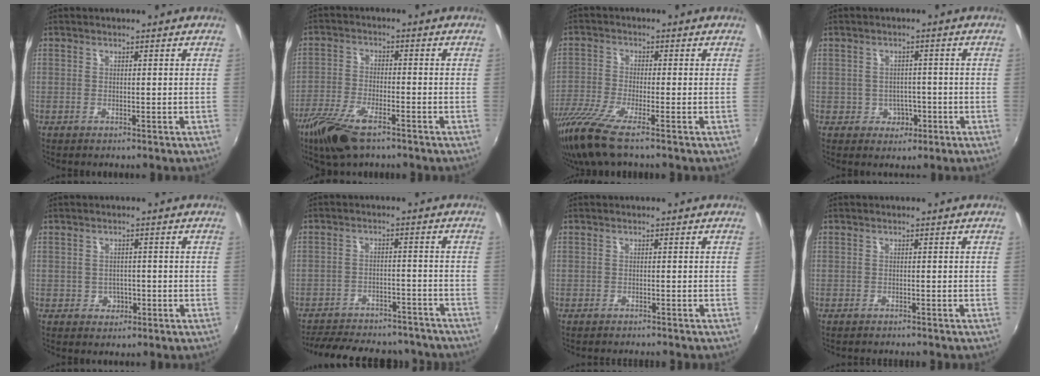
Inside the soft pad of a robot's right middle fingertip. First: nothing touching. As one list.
[{"total": 10.5, "force": [-7.1, 3.3, 7.0], "torque": [-0.166, -0.028, -0.142]}, {"total": 9.2, "force": [-7.1, 0.2, 5.9], "torque": [-0.141, -0.037, -0.136]}, {"total": 3.4, "force": [-1.0, 3.2, 0.4], "torque": [-0.012, 0.007, -0.008]}, {"total": 2.5, "force": [-0.8, 2.3, 0.4], "torque": [-0.008, 0.001, -0.009]}, {"total": 22.0, "force": [-19.0, 7.8, 8.0], "torque": [-0.173, 0.016, -0.239]}, {"total": 3.5, "force": [-3.3, 0.4, 1.1], "torque": [-0.029, -0.012, -0.053]}, {"total": 2.8, "force": [-2.7, 0.4, 0.7], "torque": [-0.024, -0.013, -0.043]}]